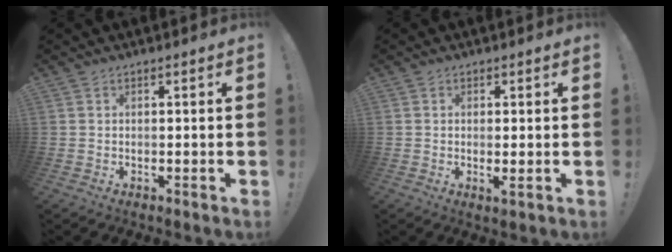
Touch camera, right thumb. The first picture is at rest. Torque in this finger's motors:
{"motor_torque": [-0.30, 0.22, -0.08, 0.23, 0.00]}